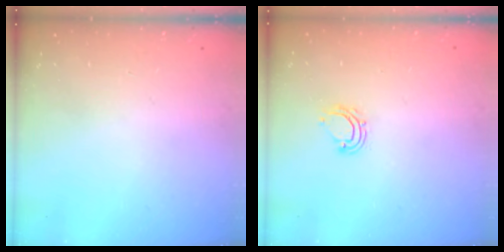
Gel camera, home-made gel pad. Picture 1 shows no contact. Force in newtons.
{"total": 6.3, "press": 6.3, "slide": 0.4}